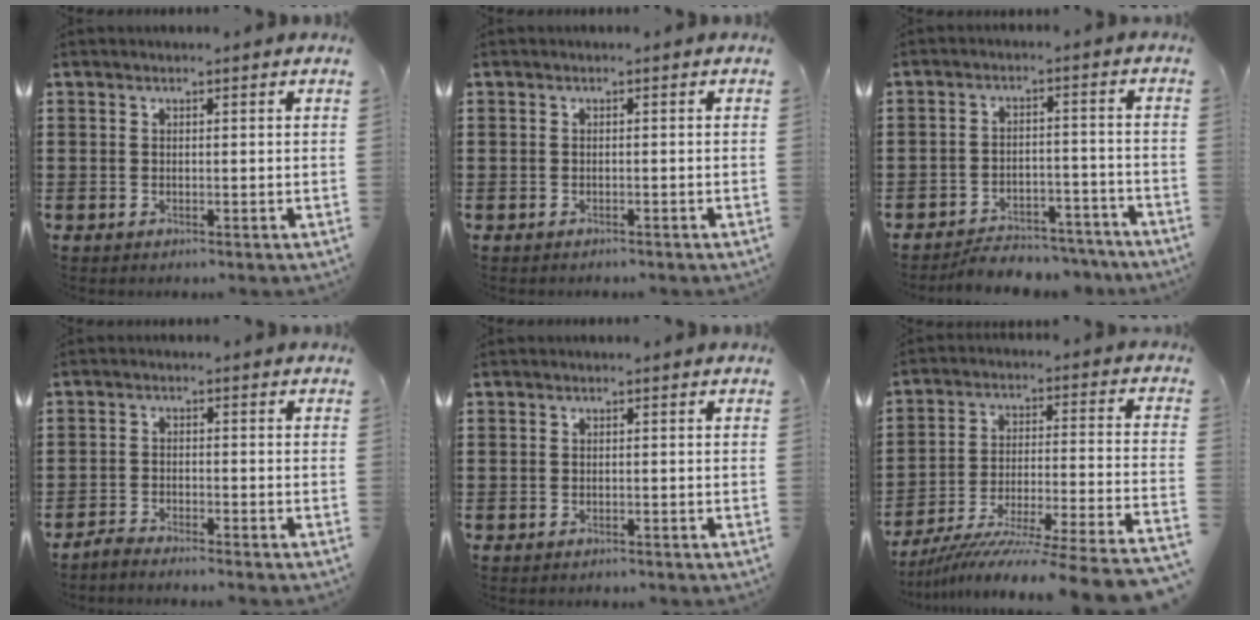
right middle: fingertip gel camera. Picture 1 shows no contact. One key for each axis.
{"total": 0.5, "fx": -0.5, "fy": 0.2, "fz": 0.0, "tx": -0.001, "ty": 0.000, "tz": -0.011}
{"total": 4.5, "fx": -4.4, "fy": 0.7, "fz": 0.6, "tx": -0.013, "ty": 0.008, "tz": -0.091}
{"total": 2.5, "fx": -2.4, "fy": -0.2, "fz": 0.3, "tx": -0.018, "ty": -0.004, "tz": -0.051}
{"total": 0.6, "fx": -0.6, "fy": 0.3, "fz": 0.0, "tx": -0.001, "ty": 0.000, "tz": -0.012}
{"total": 9.1, "fx": -7.9, "fy": -1.2, "fz": 4.4, "tx": -0.070, "ty": -0.019, "tz": -0.162}